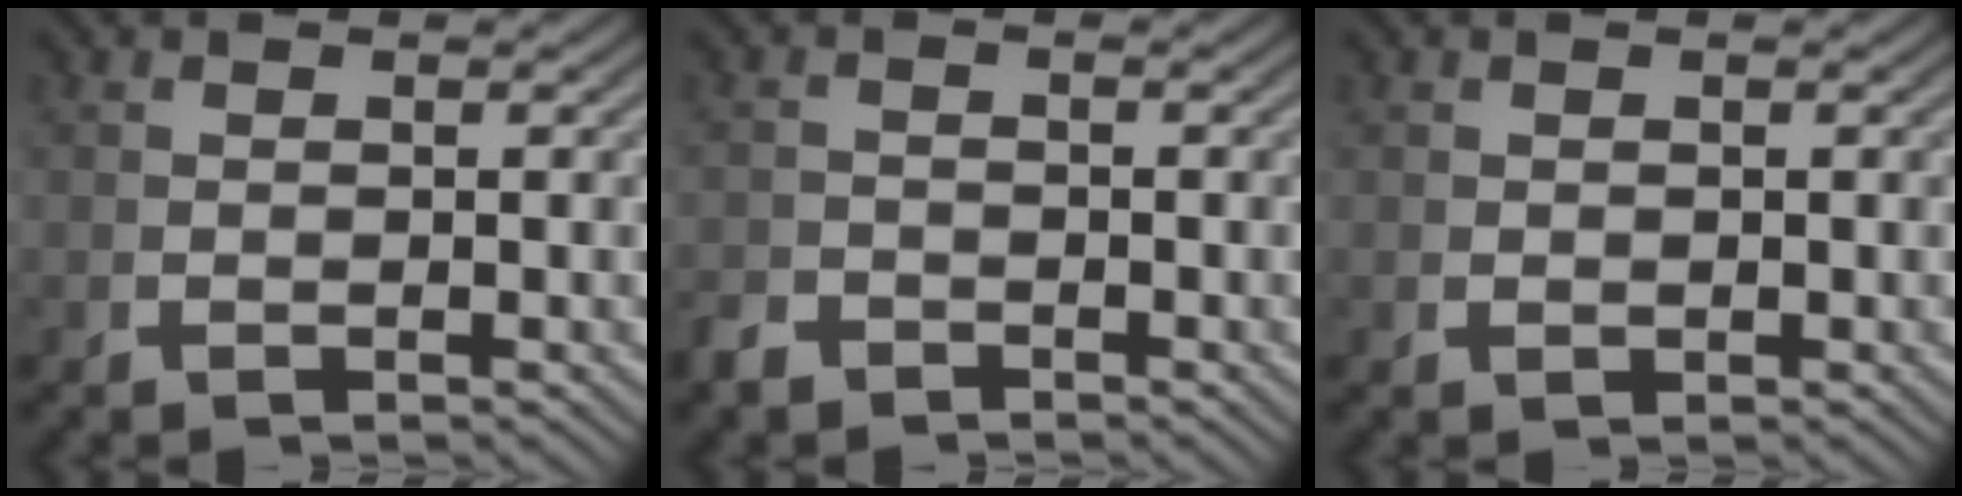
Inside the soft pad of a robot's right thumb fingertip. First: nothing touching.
{"total": 1.8, "force": [-1.7, 0.6, -0.1], "torque": [0.010, -0.008, -0.030]}
{"total": 0.5, "force": [0.3, 0.4, 0.3], "torque": [-0.009, -0.004, 0.010]}